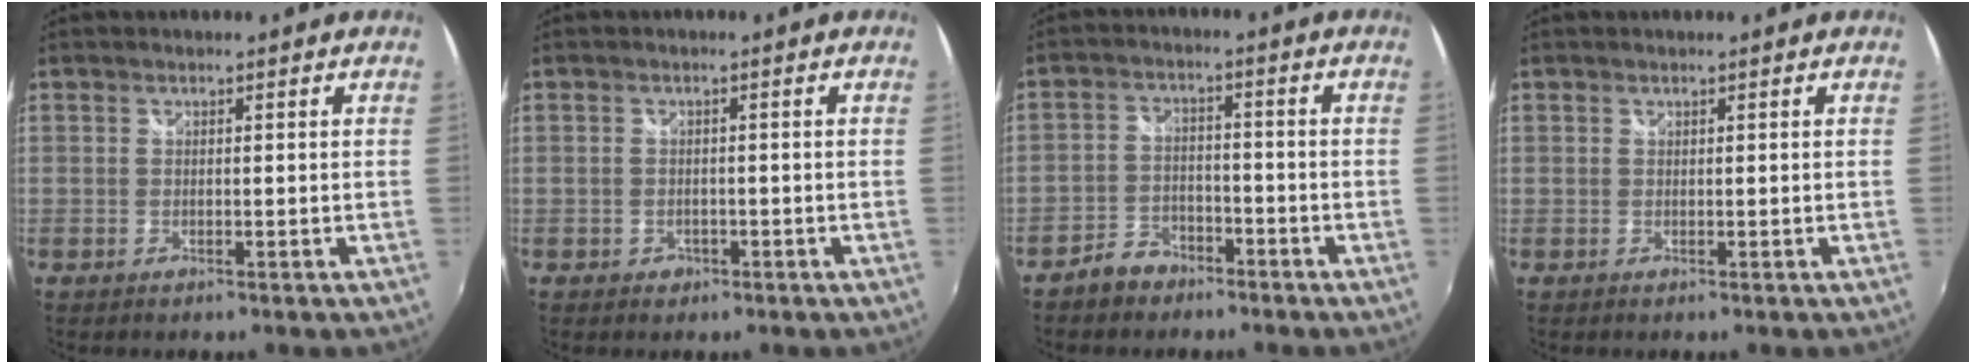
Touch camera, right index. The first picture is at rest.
{"total": 2.0, "force": [-0.9, 1.7, 0.5], "torque": [-0.011, 0.000, -0.011]}
{"total": 5.6, "force": [-4.4, 3.2, 1.4], "torque": [-0.045, 0.013, -0.076]}
{"total": 0.0}